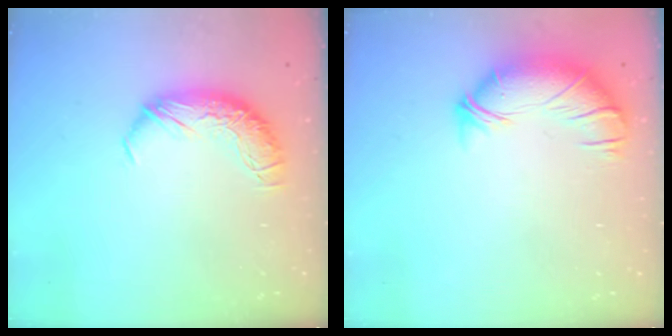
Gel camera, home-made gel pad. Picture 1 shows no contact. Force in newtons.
{"total": 2.8, "press": 1.5, "slide": 2.3}